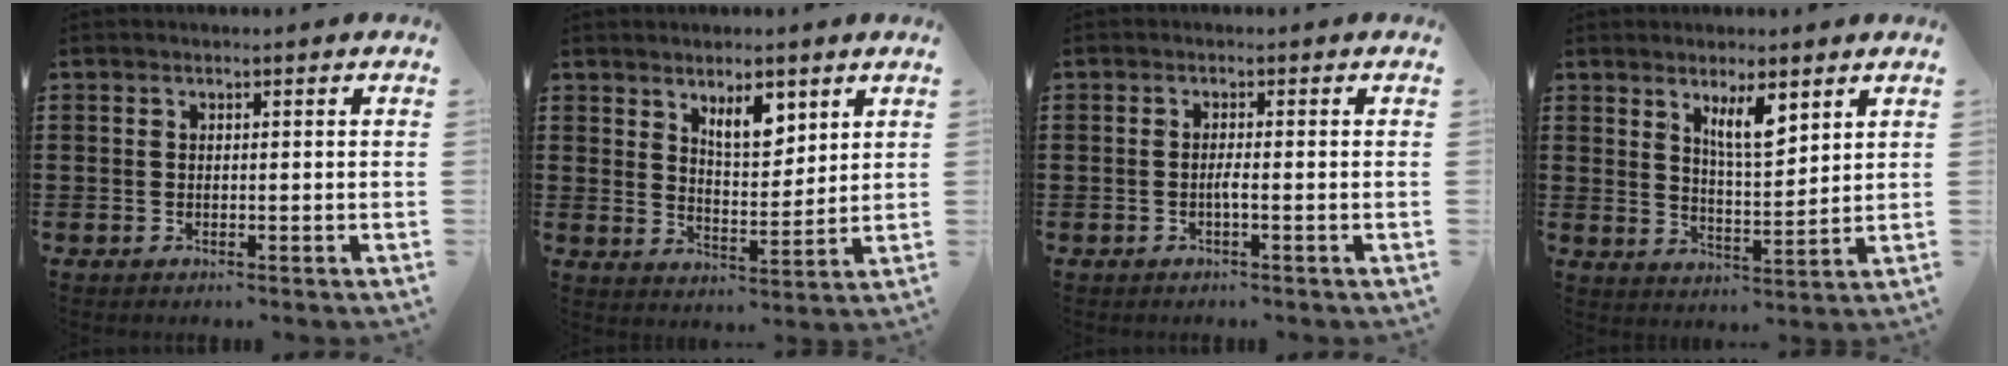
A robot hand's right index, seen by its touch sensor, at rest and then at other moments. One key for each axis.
{"total": 6.0, "fx": 3.9, "fy": 2.5, "fz": 3.9, "tx": -0.062, "ty": -0.009, "tz": 0.064}
{"total": 1.4, "fx": -0.5, "fy": -0.1, "fz": 1.3, "tx": -0.025, "ty": -0.003, "tz": -0.010}
{"total": 6.2, "fx": 3.8, "fy": 1.7, "fz": 4.6, "tx": -0.091, "ty": -0.002, "tz": 0.063}